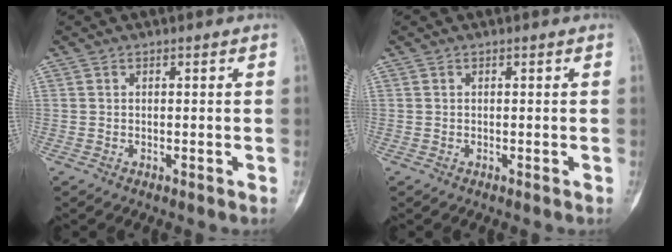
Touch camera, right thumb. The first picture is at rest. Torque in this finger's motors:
{"motor_torque": [-0.01, 0.01, 0.05, -0.05, 0.01]}